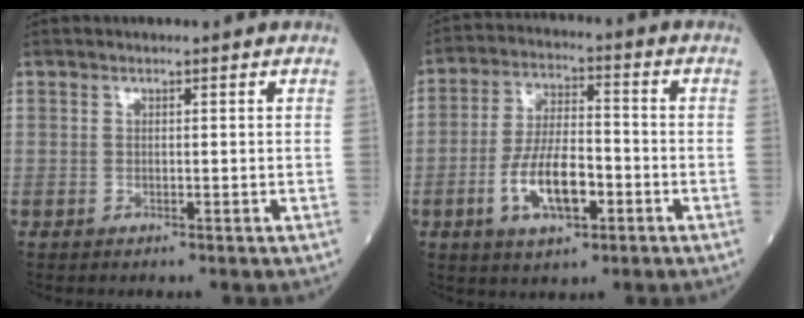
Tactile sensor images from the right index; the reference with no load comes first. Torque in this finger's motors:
{"motor_torque": [0.39, -0.21, 0.64, 0.13]}